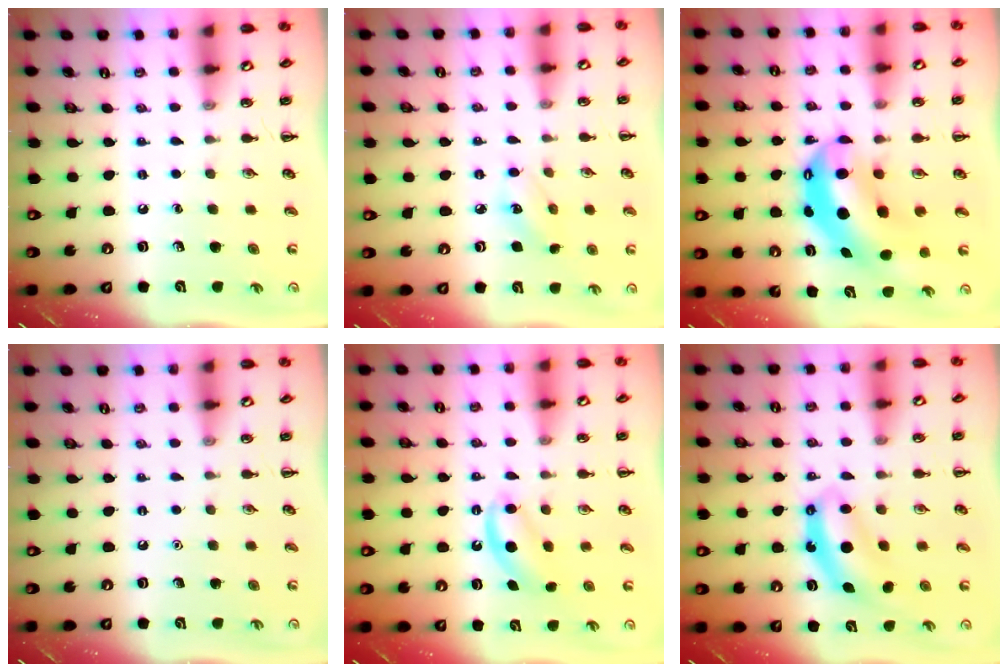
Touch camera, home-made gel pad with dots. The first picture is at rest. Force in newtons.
{"total": 5.7, "press": 5.5, "slide": 1.4}
{"total": 10.3, "press": 10.0, "slide": 2.6}
{"total": 1.6, "press": 1.6, "slide": 0.1}
{"total": 5.3, "press": 5.0, "slide": 1.6}
{"total": 7.1, "press": 7.1, "slide": 0.5}